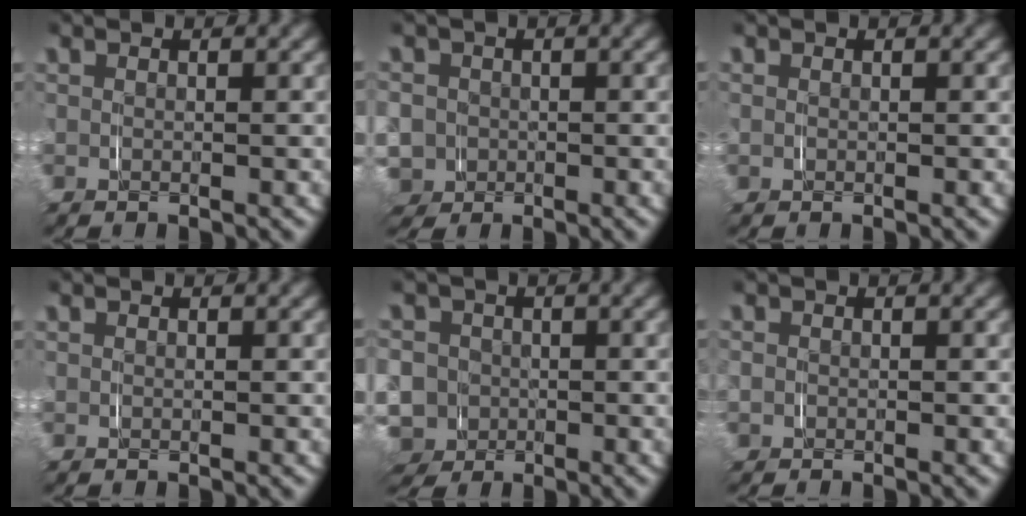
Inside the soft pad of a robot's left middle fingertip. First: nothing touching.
{"total": 6.3, "force": [-1.0, 5.9, 1.8], "torque": [-0.059, -0.030, -0.014]}
{"total": 0.6, "force": [0.1, 0.6, 0.0], "torque": [-0.002, 0.000, 0.001]}
{"total": 0.0}
{"total": 9.5, "force": [-2.0, 8.8, 3.0], "torque": [-0.085, -0.038, -0.033]}
{"total": 1.5, "force": [-0.2, 1.4, 0.2], "torque": [-0.018, -0.002, -0.009]}